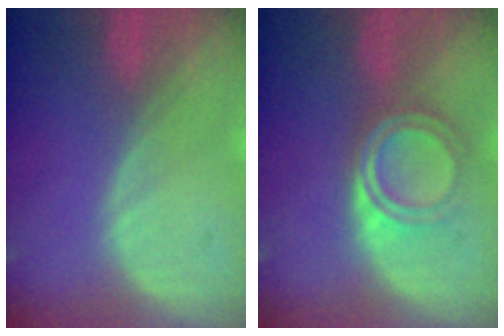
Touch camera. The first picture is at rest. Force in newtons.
{"total": 4.9, "press": 4.8, "slide": 1.4}